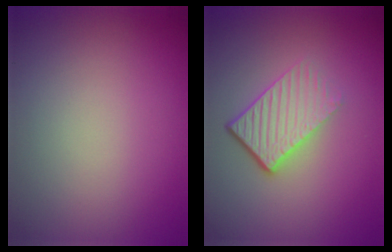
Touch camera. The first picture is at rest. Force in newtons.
{"total": 4.6, "press": 2.9, "slide": 3.6}